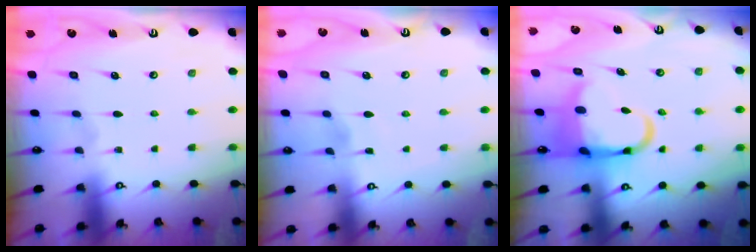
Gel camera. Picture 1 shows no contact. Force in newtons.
{"total": 2.3, "press": 2.3, "slide": 0.3}
{"total": 8.7, "press": 8.5, "slide": 1.8}